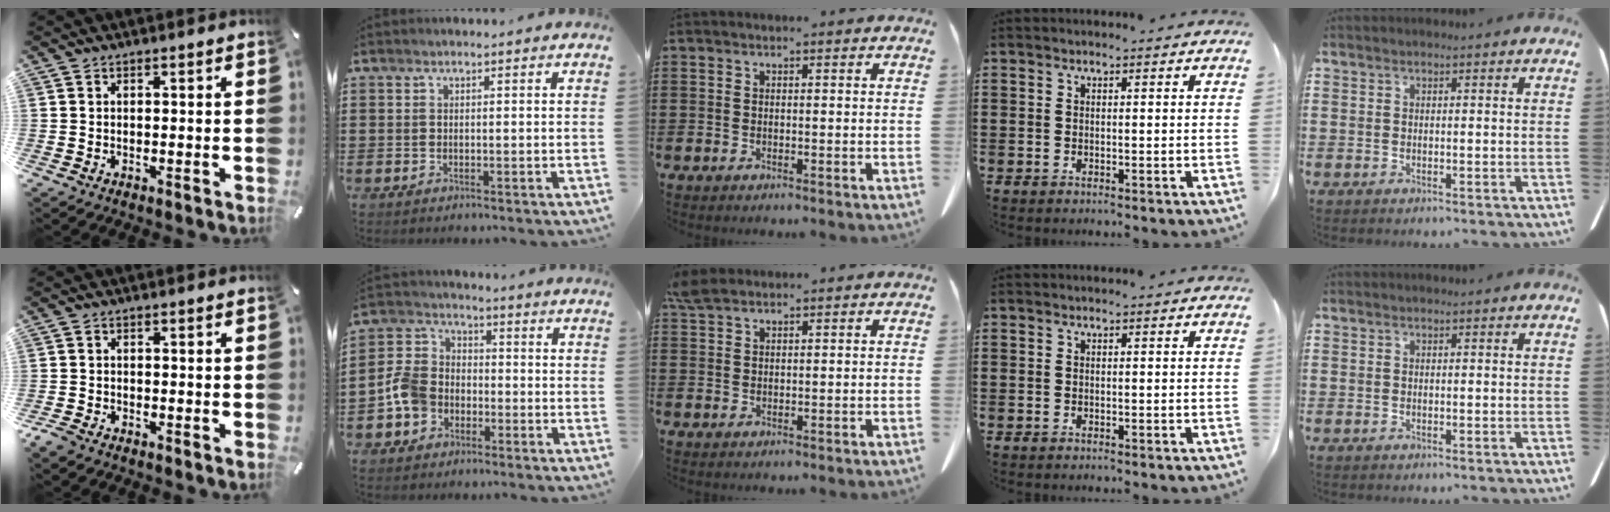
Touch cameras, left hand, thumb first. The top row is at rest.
{"thumb": {"total": 2.3, "force": [-1.9, 1.0, 0.8], "torque": [-0.027, 0.005, -0.041]}, "index": {"total": 6.7, "force": [-2.7, 5.2, 3.1], "torque": [-0.096, 0.013, -0.060]}, "middle": {"total": 2.9, "force": [2.4, 0.9, 1.5], "torque": [-0.037, 0.002, 0.046]}}